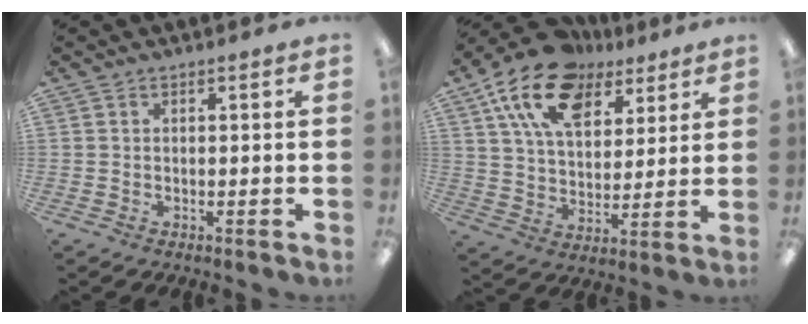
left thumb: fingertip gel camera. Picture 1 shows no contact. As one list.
[{"total": 17.6, "force": [10.5, 10.4, 9.6], "torque": [-0.176, -0.041, 0.192]}]